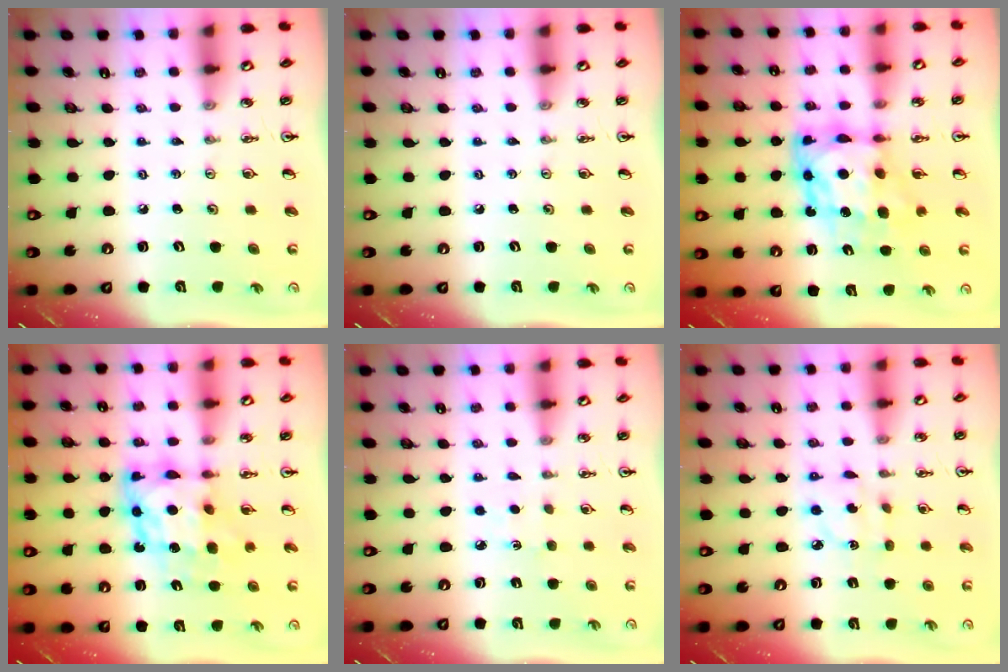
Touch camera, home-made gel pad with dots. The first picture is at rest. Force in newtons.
{"total": 0.0}
{"total": 10.8, "press": 10.7, "slide": 1.2}
{"total": 10.9, "press": 10.8, "slide": 1.0}
{"total": 3.3, "press": 3.3, "slide": 0.4}
{"total": 5.2, "press": 5.1, "slide": 0.4}